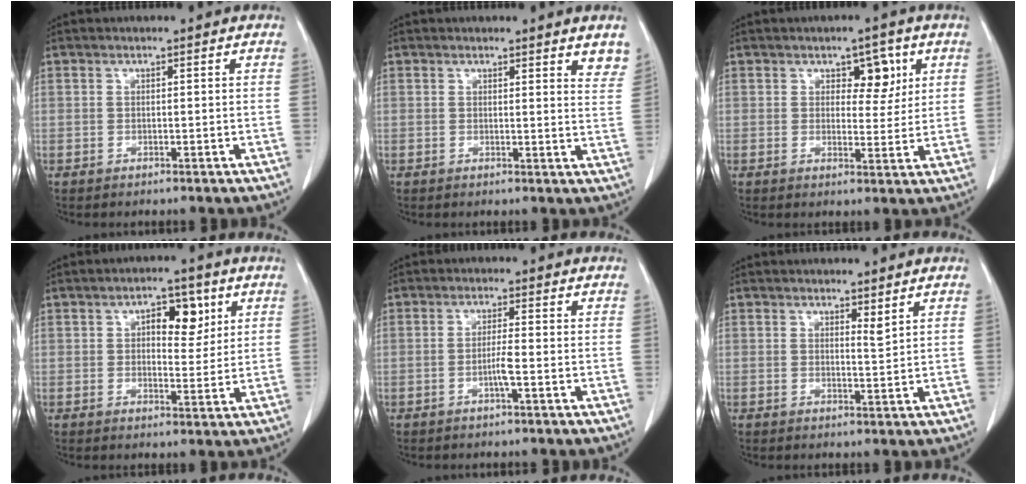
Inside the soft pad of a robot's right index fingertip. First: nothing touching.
{"total": 4.4, "force": [3.8, 0.8, 2.1], "torque": [-0.018, -0.019, 0.027]}
{"total": 4.7, "force": [2.0, 2.6, 3.3], "torque": [-0.034, 0.005, 0.029]}
{"total": 5.9, "force": [2.2, 3.0, 4.6], "torque": [-0.063, 0.010, 0.033]}
{"total": 2.6, "force": [-0.9, -0.2, 2.4], "torque": [-0.045, -0.001, -0.018]}
{"total": 1.3, "force": [1.0, 0.0, 0.9], "torque": [-0.015, -0.010, 0.017]}